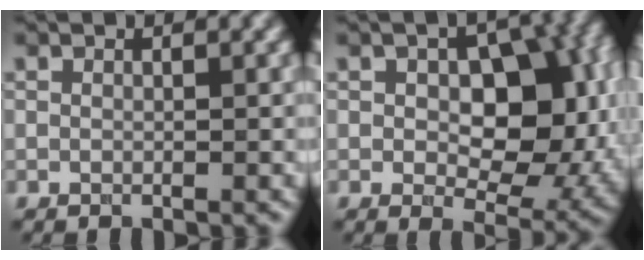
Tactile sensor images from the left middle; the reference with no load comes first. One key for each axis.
{"total": 10.5, "fx": 0.6, "fy": 6.2, "fz": 8.5, "tx": -0.120, "ty": -0.004, "tz": 0.016}